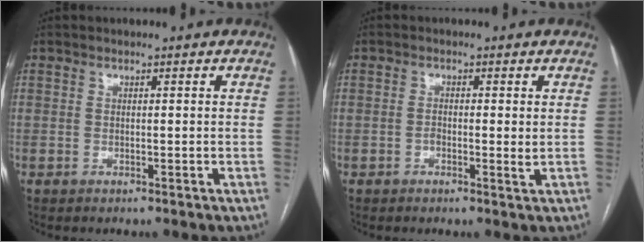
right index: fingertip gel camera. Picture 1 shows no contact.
{"total": 2.2, "force": [-0.2, 0.7, 2.1], "torque": [-0.034, -0.001, -0.004]}